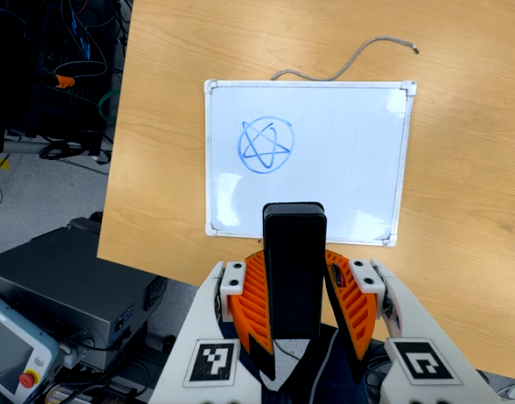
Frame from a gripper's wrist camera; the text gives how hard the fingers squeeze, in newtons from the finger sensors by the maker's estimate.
{"total": 5.1, "left": 4.4, "right": 5.9}